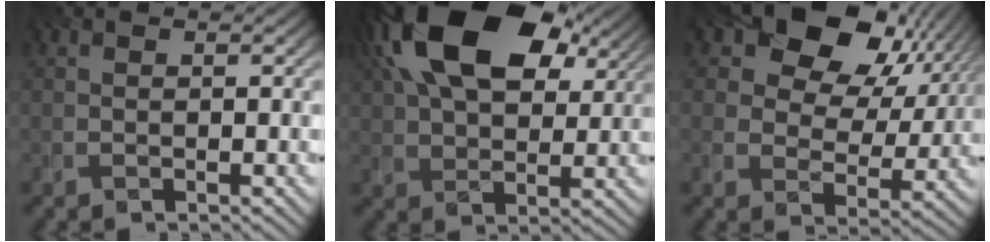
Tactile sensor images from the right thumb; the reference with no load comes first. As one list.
[{"total": 19.7, "force": [8.4, 11.4, 13.7], "torque": [-0.275, 0.056, 0.125]}, {"total": 14.7, "force": [7.7, 9.6, 8.0], "torque": [-0.140, 0.019, 0.120]}]